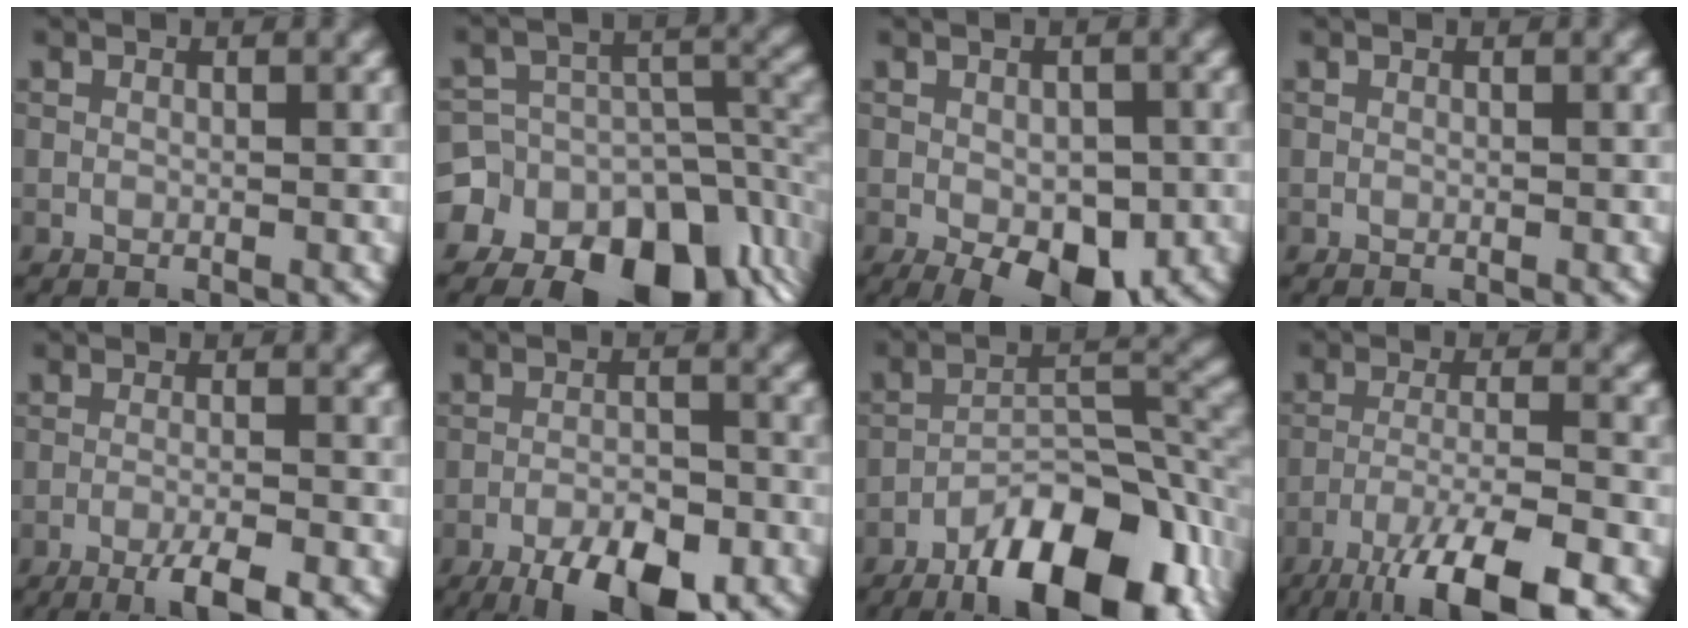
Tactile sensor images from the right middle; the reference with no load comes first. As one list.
[{"total": 15.7, "force": [-9.1, 11.2, 6.2], "torque": [-0.126, -0.013, -0.139]}, {"total": 7.1, "force": [-2.9, 3.5, 5.4], "torque": [-0.088, -0.017, -0.036]}, {"total": 0.0}, {"total": 3.6, "force": [-2.1, 0.5, 2.9], "torque": [-0.051, 0.002, -0.043]}, {"total": 8.0, "force": [-5.3, 2.9, 5.4], "torque": [-0.081, -0.013, -0.081]}, {"total": 14.1, "force": [-8.5, 5.5, 9.8], "torque": [-0.147, -0.006, -0.138]}, {"total": 9.7, "force": [-6.5, 2.1, 6.9], "torque": [-0.115, -0.004, -0.116]}]